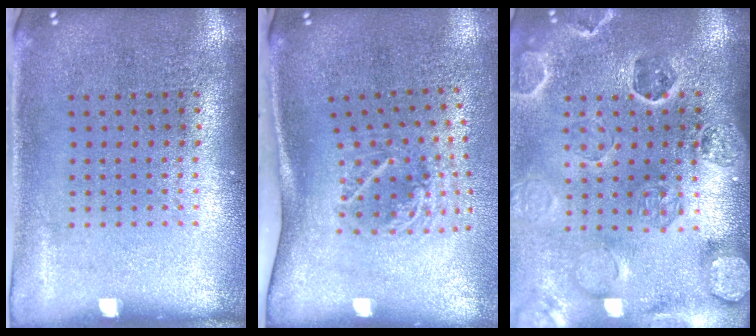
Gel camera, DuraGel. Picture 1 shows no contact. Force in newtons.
{"total": 2.0, "press": 1.2, "slide": 1.6}
{"total": 2.7, "press": 2.7, "slide": 0.3}